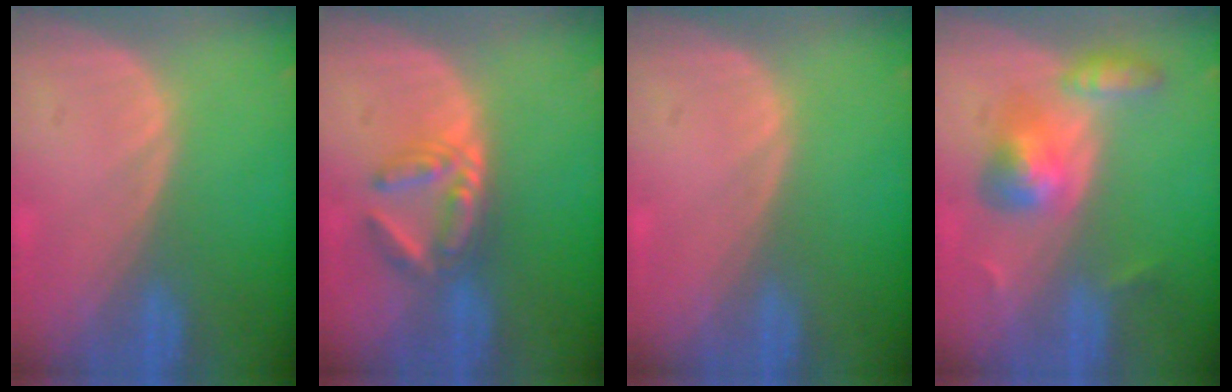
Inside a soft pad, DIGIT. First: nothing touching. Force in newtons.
{"total": 5.9, "press": 5.2, "slide": 2.8}
{"total": 0.0}
{"total": 5.7, "press": 5.5, "slide": 1.5}